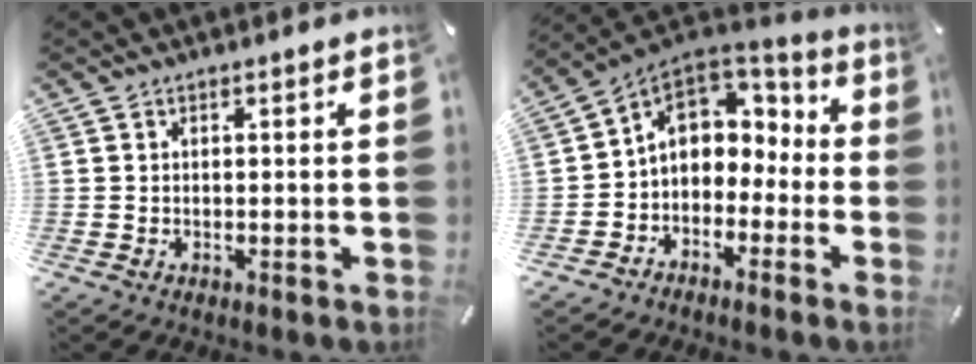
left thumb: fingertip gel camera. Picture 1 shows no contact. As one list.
[{"total": 7.8, "force": [0.8, 7.0, 3.4], "torque": [-0.070, 0.003, 0.020]}]